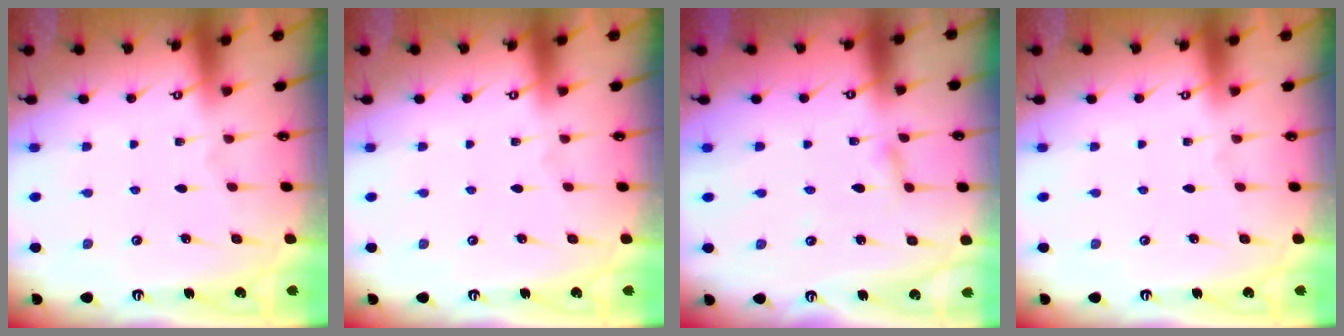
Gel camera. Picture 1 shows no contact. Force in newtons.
{"total": 0.0}
{"total": 2.0, "press": 2.0, "slide": 0.2}
{"total": 0.0}